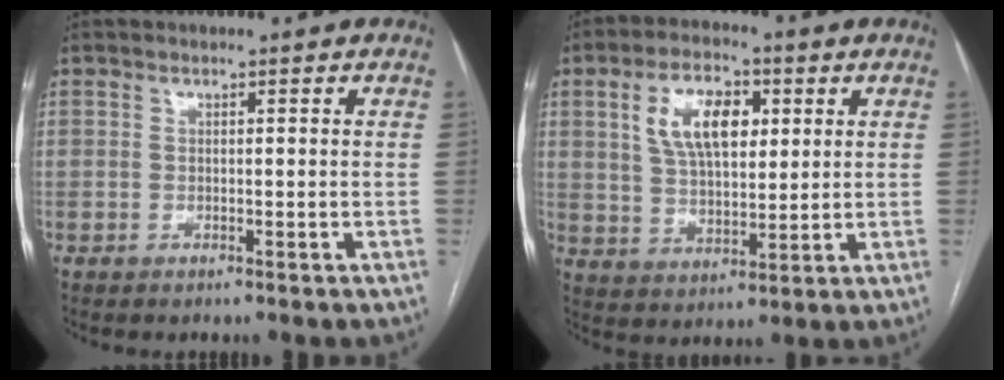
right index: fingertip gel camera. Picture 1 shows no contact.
{"total": 10.5, "force": [3.5, 5.2, 8.5], "torque": [-0.161, 0.018, 0.066]}